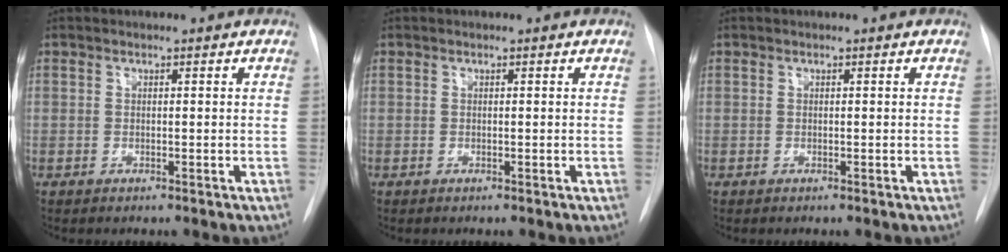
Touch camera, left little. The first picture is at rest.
{"total": 0.0}
{"total": 0.0}